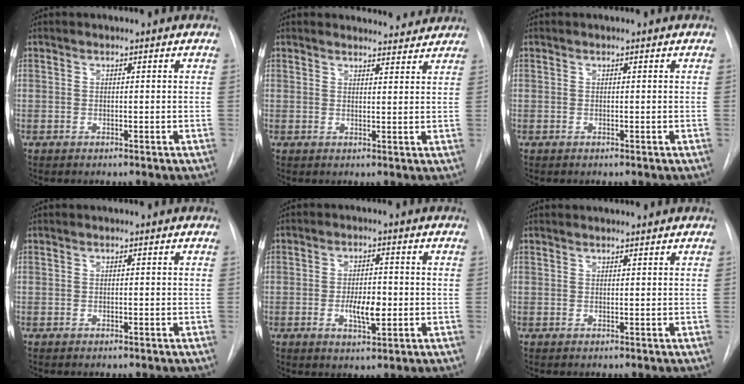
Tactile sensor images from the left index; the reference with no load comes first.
{"total": 4.6, "force": [4.5, 1.2, 0.0], "torque": [0.005, -0.006, 0.041]}
{"total": 0.0}
{"total": 0.8, "force": [-0.8, 0.0, -0.1], "torque": [0.001, -0.006, -0.012]}
{"total": 5.2, "force": [-1.8, 1.8, 4.6], "torque": [-0.080, -0.008, -0.025]}
{"total": 0.6, "force": [0.6, 0.0, 0.0], "torque": [-0.005, 0.003, 0.012]}